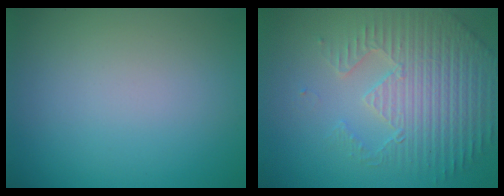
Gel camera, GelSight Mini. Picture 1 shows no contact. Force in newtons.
{"total": 5.0, "press": 4.6, "slide": 1.9}